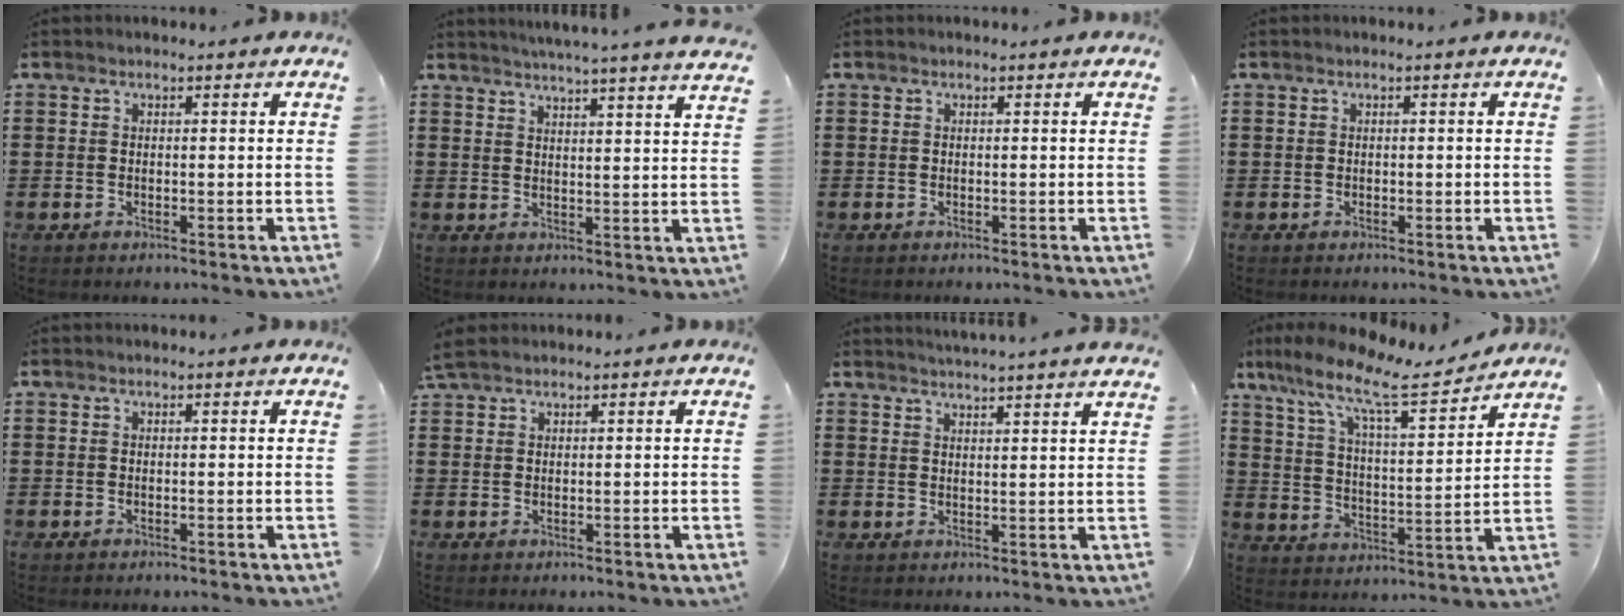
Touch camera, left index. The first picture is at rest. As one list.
[{"total": 4.1, "force": [3.8, -1.2, 0.9], "torque": [-0.031, -0.024, 0.064]}, {"total": 0.0}, {"total": 0.0}, {"total": 0.0}, {"total": 2.1, "force": [1.7, 0.6, 1.0], "torque": [-0.025, 0.003, 0.034]}, {"total": 2.8, "force": [2.7, -0.9, 0.3], "torque": [-0.013, -0.014, 0.049]}, {"total": 10.7, "force": [7.8, 2.3, 6.9], "torque": [-0.153, -0.041, 0.128]}]